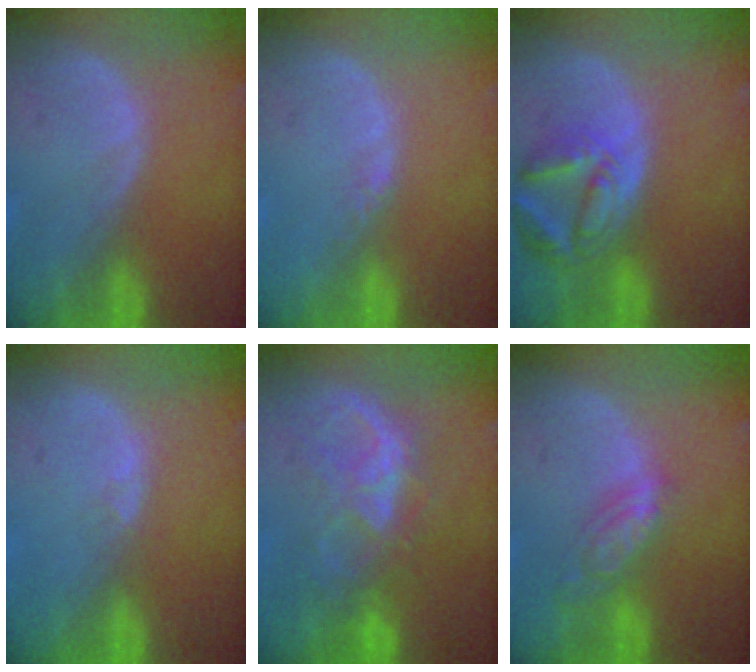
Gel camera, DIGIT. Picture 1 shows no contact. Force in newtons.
{"total": 1.0, "press": 0.8, "slide": 0.6}
{"total": 7.7, "press": 6.8, "slide": 3.6}
{"total": 0.7, "press": 0.6, "slide": 0.3}
{"total": 6.3, "press": 6.3, "slide": 0.7}
{"total": 5.6, "press": 4.9, "slide": 2.7}